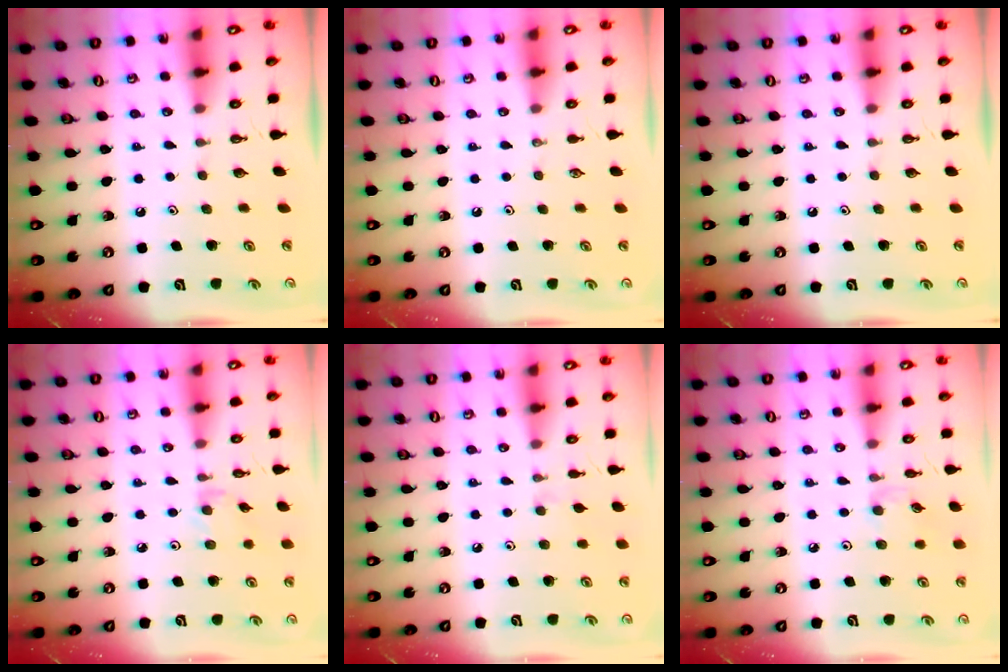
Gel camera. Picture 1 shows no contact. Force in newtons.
{"total": 0.0}
{"total": 0.0}
{"total": 1.9, "press": 1.9, "slide": 0.4}
{"total": 2.9, "press": 2.9, "slide": 0.4}
{"total": 6.5, "press": 6.4, "slide": 0.6}